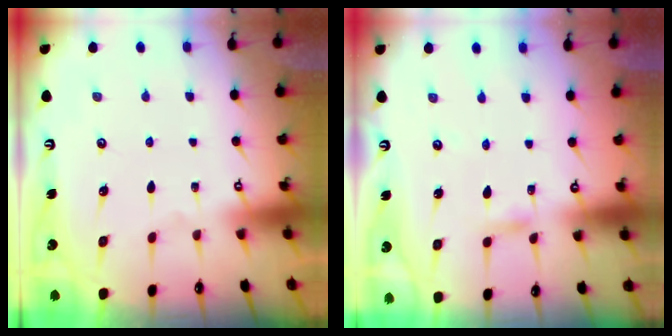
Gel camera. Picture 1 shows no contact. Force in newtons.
{"total": 3.3, "press": 3.3, "slide": 0.2}